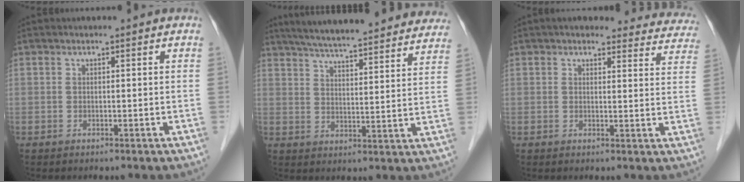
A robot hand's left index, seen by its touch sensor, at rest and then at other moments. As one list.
[{"total": 27.6, "force": [24.9, 3.8, 11.4], "torque": [-0.181, -0.010, 0.316]}, {"total": 15.2, "force": [14.3, 4.5, 2.7], "torque": [0.011, -0.010, 0.136]}]